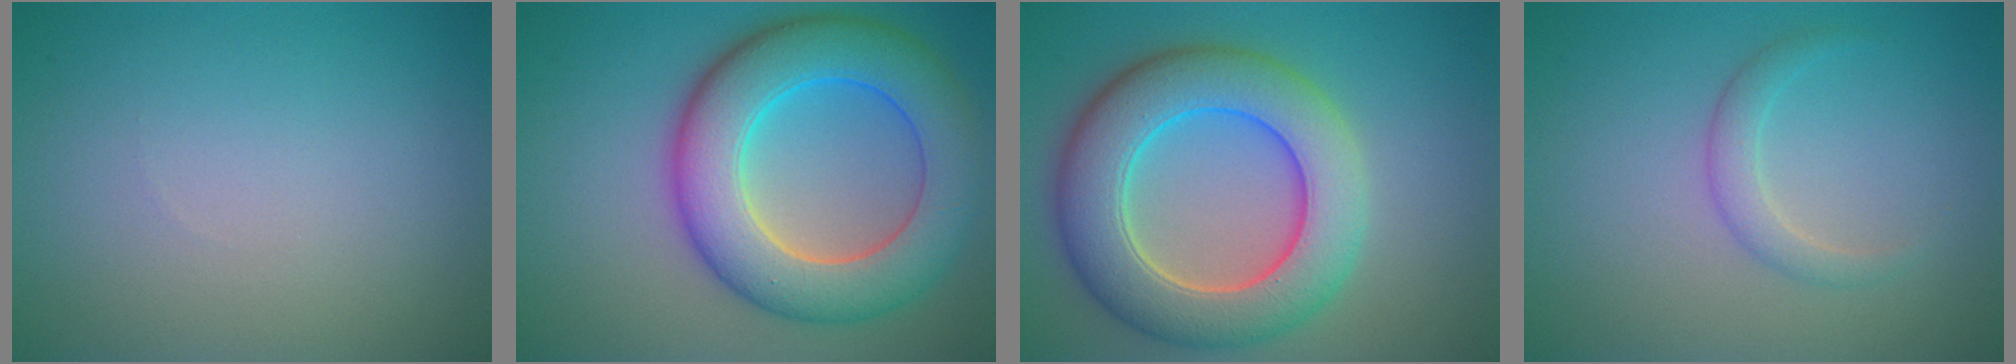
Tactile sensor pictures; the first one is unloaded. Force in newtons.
{"total": 9.9, "press": 9.9, "slide": 0.3}
{"total": 9.4, "press": 9.4, "slide": 0.5}
{"total": 1.7, "press": 1.7, "slide": 0.0}